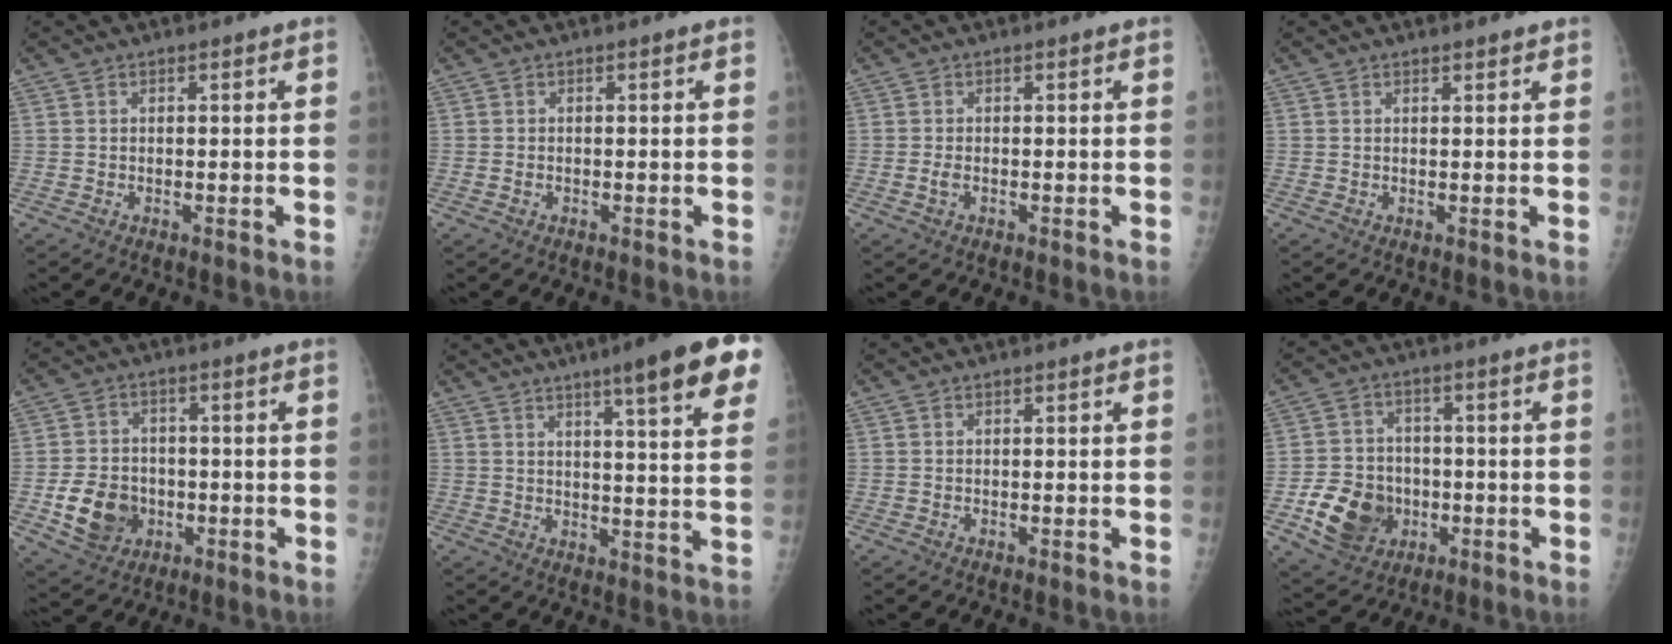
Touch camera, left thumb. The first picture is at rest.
{"total": 0.6, "force": [-0.2, 0.4, 0.4], "torque": [-0.009, 0.005, -0.003]}
{"total": 1.4, "force": [-0.4, 0.7, 1.1], "torque": [-0.027, 0.003, -0.008]}
{"total": 1.2, "force": [1.0, 0.4, 0.6], "torque": [-0.006, -0.005, 0.013]}
{"total": 9.3, "force": [-2.6, 7.6, 4.7], "torque": [-0.059, 0.012, -0.037]}
{"total": 16.2, "force": [9.3, 1.8, 13.1], "torque": [-0.158, -0.034, 0.115]}
{"total": 0.0}
{"total": 11.7, "force": [-3.5, 9.6, 5.7], "torque": [-0.070, 0.013, -0.053]}